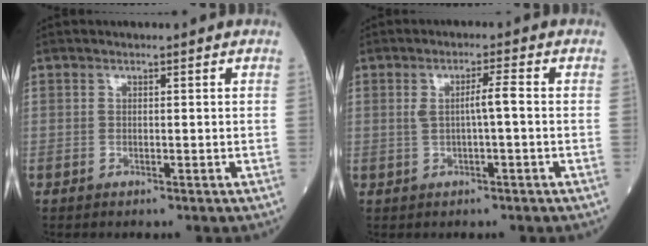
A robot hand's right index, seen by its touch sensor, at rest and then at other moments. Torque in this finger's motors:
{"motor_torque": [0.68, 0.01, 0.28, 0.08]}